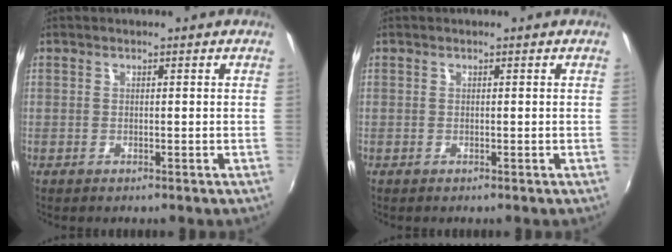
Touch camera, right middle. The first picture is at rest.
{"total": 0.0}